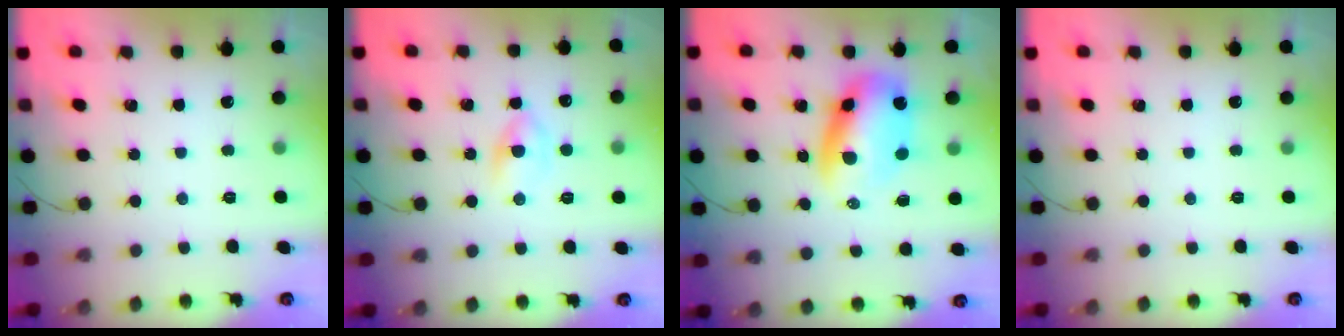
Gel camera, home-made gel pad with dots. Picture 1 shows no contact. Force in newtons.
{"total": 2.6, "press": 2.3, "slide": 1.1}
{"total": 9.9, "press": 9.6, "slide": 2.3}
{"total": 0.0}